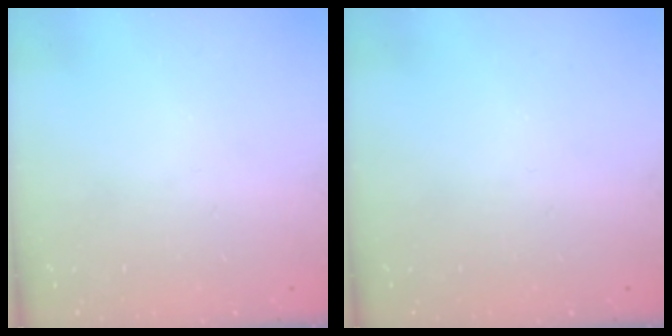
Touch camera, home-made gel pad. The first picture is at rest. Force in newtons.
{"total": 0.0}